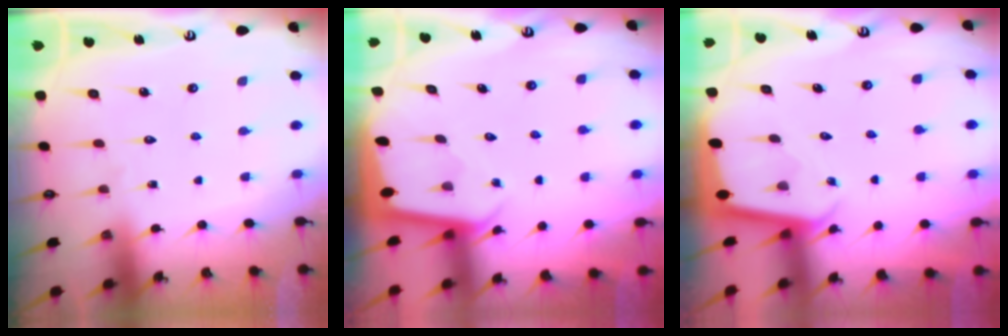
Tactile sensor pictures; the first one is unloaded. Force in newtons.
{"total": 1.8, "press": 1.8, "slide": 0.1}
{"total": 1.9, "press": 1.9, "slide": 0.1}